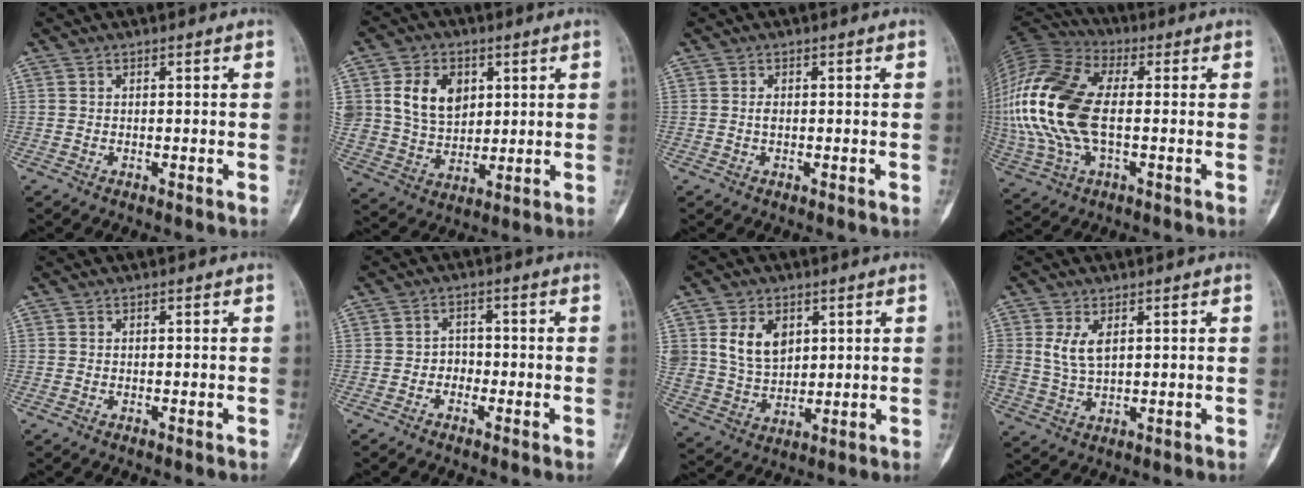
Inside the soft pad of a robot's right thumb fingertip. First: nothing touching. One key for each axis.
{"total": 12.1, "fx": 3.6, "fy": 8.9, "fz": 7.3, "tx": -0.100, "ty": -0.012, "tz": 0.075}
{"total": 0.9, "fx": -0.1, "fy": 0.5, "fz": 0.7, "tx": -0.015, "ty": 0.000, "tz": -0.002}
{"total": 21.0, "fx": -0.2, "fy": 11.2, "fz": 17.8, "tx": -0.409, "ty": 0.013, "tz": -0.004}
{"total": 0.0}
{"total": 2.3, "fx": -1.2, "fy": 1.8, "fz": 0.7, "tx": 0.005, "ty": 0.012, "tz": -0.028}
{"total": 9.5, "fx": 3.4, "fy": 6.7, "fz": 5.9, "tx": -0.086, "ty": -0.017, "tz": 0.077}
{"total": 5.2, "fx": 1.7, "fy": 2.5, "fz": 4.2, "tx": -0.086, "ty": -0.005, "tz": 0.043}